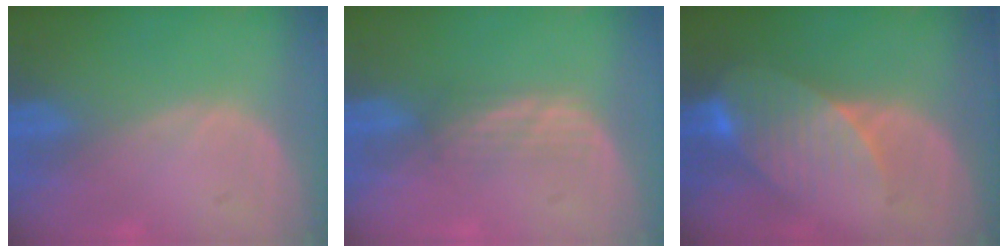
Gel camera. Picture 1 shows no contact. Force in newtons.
{"total": 2.7, "press": 2.5, "slide": 0.9}
{"total": 8.3, "press": 7.3, "slide": 3.9}